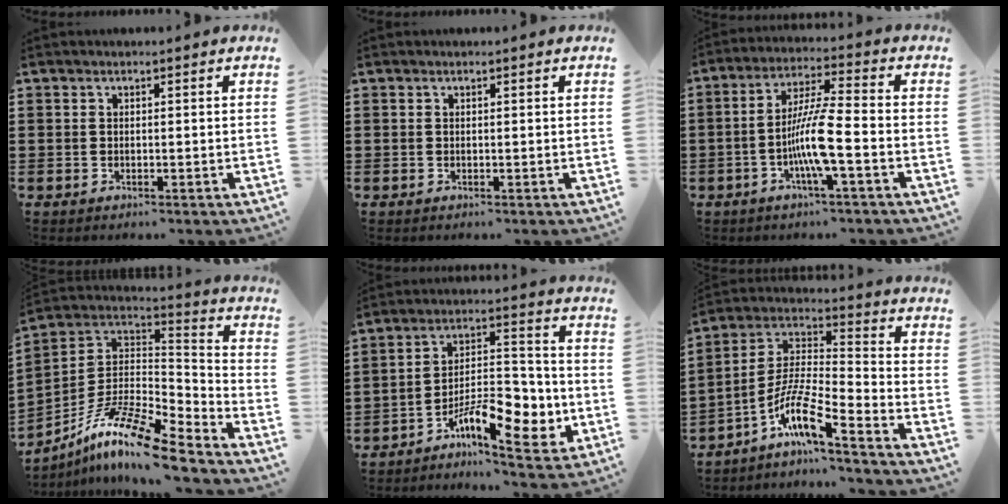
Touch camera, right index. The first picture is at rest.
{"total": 0.0}
{"total": 8.6, "force": [-2.8, 0.8, 8.1], "torque": [-0.162, -0.007, -0.059]}
{"total": 13.7, "force": [-10.4, 1.8, 8.7], "torque": [-0.171, 0.015, -0.201]}
{"total": 11.4, "force": [-5.7, 4.7, 8.7], "torque": [-0.141, 0.014, -0.098]}
{"total": 9.4, "force": [-6.6, 1.3, 6.6], "torque": [-0.145, -0.015, -0.132]}